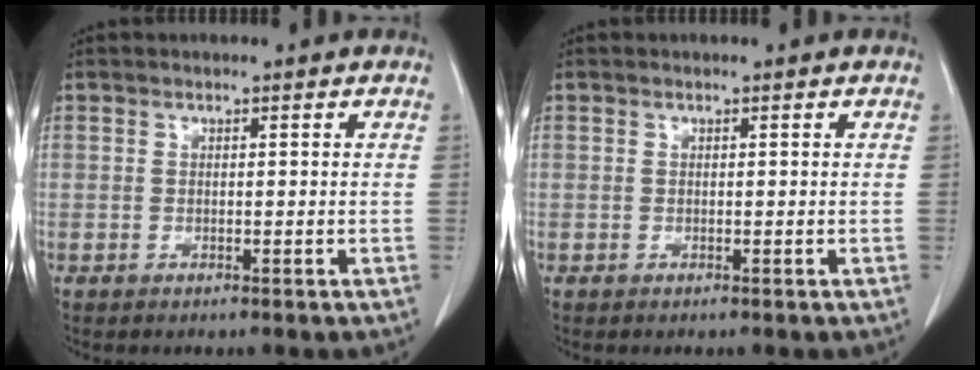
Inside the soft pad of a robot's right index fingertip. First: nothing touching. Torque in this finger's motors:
{"motor_torque": [0.00, 0.00, 0.00, 0.00]}